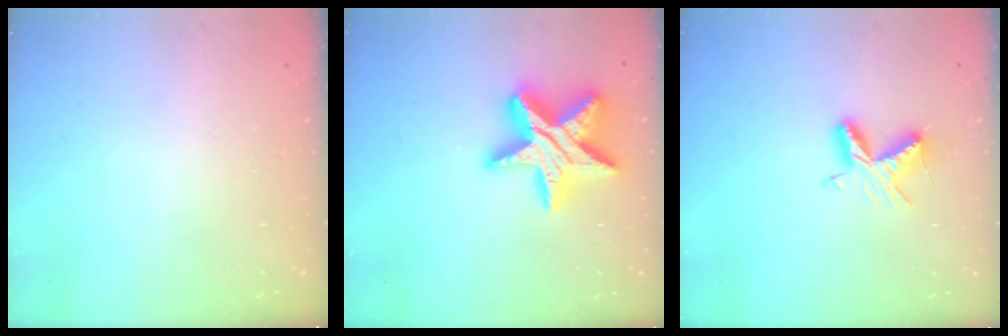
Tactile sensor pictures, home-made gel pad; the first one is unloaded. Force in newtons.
{"total": 20.3, "press": 20.2, "slide": 1.8}
{"total": 7.3, "press": 7.3, "slide": 0.7}